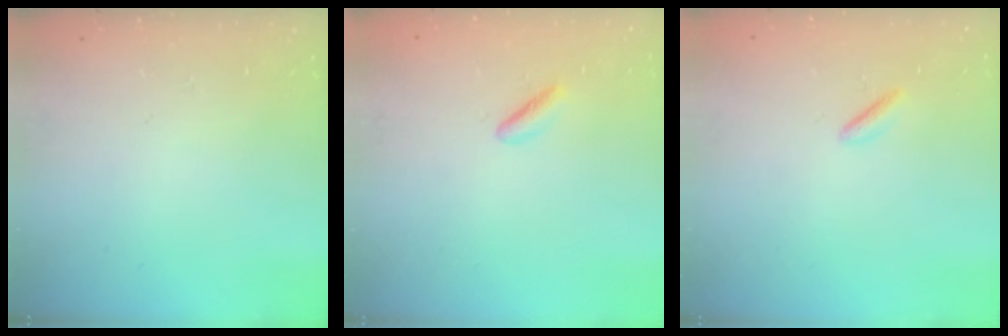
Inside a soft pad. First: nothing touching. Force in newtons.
{"total": 1.7, "press": 1.3, "slide": 1.1}
{"total": 1.2, "press": 1.1, "slide": 0.5}